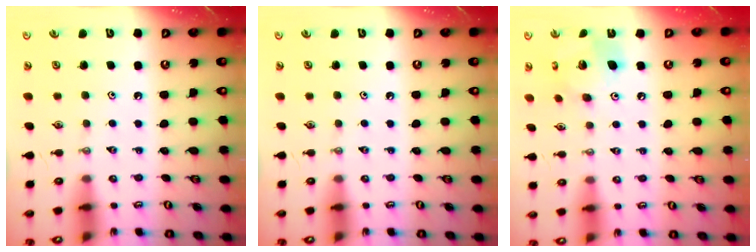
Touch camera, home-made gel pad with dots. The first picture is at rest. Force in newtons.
{"total": 0.0}
{"total": 12.1, "press": 12.1, "slide": 1.0}